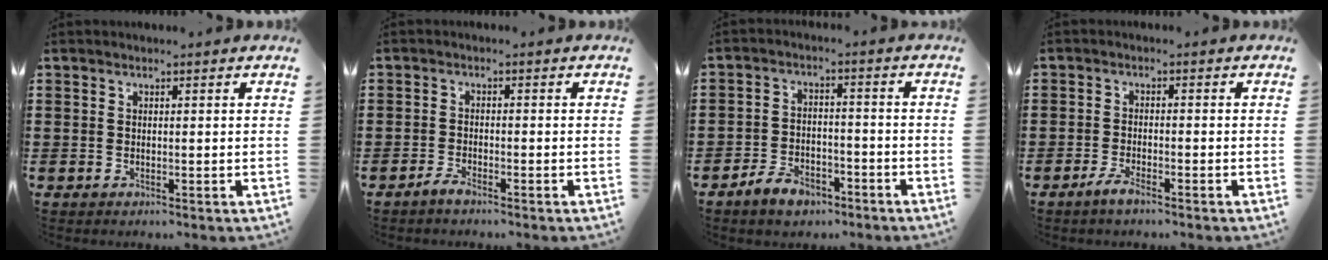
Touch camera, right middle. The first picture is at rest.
{"total": 1.9, "force": [-1.7, 0.3, 0.8], "torque": [-0.023, 0.000, -0.035]}
{"total": 4.7, "force": [-3.9, 2.0, 1.7], "torque": [-0.035, 0.011, -0.076]}
{"total": 2.7, "force": [-2.1, 0.5, 1.7], "torque": [-0.035, 0.002, -0.042]}